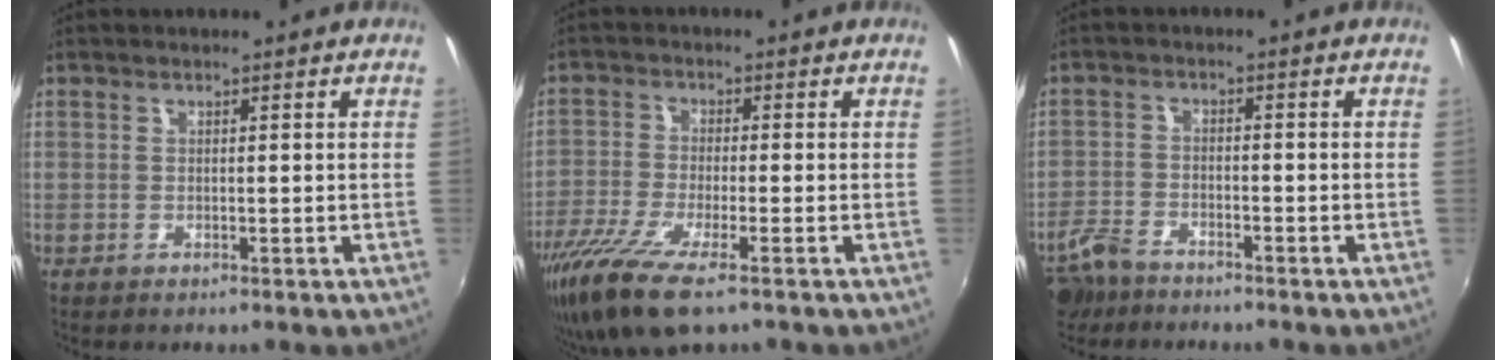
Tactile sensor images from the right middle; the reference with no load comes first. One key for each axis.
{"total": 11.3, "fx": -7.5, "fy": 2.3, "fz": 8.1, "tx": -0.186, "ty": -0.043, "tz": -0.144}
{"total": 5.8, "fx": -4.7, "fy": 2.5, "fz": 2.1, "tx": -0.063, "ty": -0.002, "tz": -0.091}